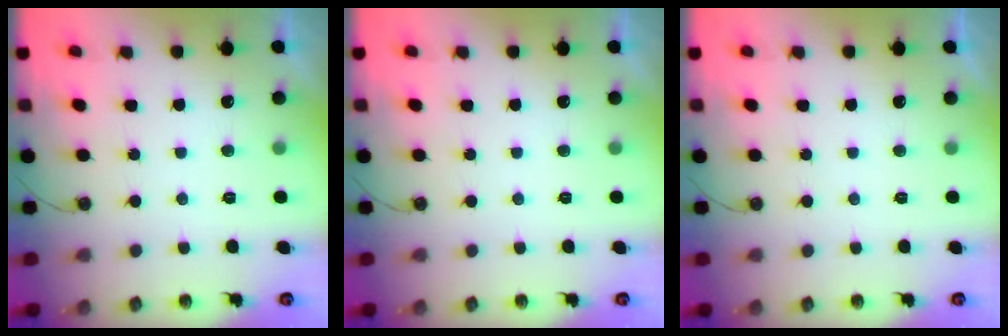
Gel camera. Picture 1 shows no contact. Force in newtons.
{"total": 0.0}
{"total": 0.0}